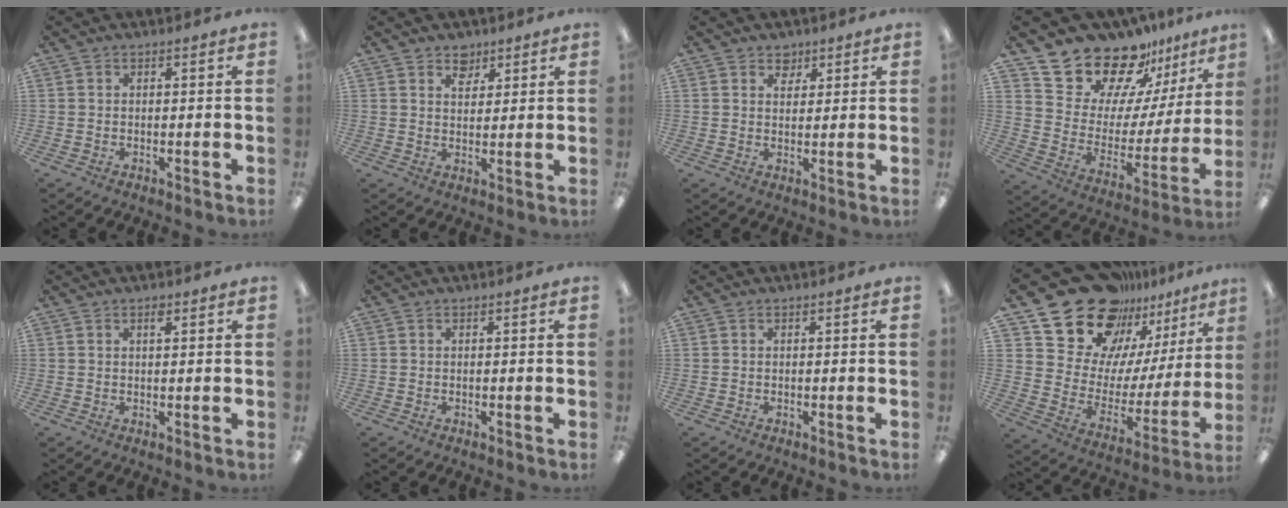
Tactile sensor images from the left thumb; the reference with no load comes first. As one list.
[{"total": 4.6, "force": [3.4, 2.8, 1.2], "torque": [-0.002, -0.018, 0.058]}, {"total": 3.6, "force": [2.7, 2.3, 0.5], "torque": [0.006, -0.013, 0.046]}, {"total": 19.7, "force": [17.1, 8.6, 4.7], "torque": [-0.099, -0.143, 0.309]}, {"total": 1.3, "force": [0.9, 0.5, 0.7], "torque": [-0.008, -0.002, 0.015]}, {"total": 0.0}, {"total": 0.0}, {"total": 21.0, "force": [17.5, 10.5, 4.8], "torque": [-0.099, -0.141, 0.325]}]